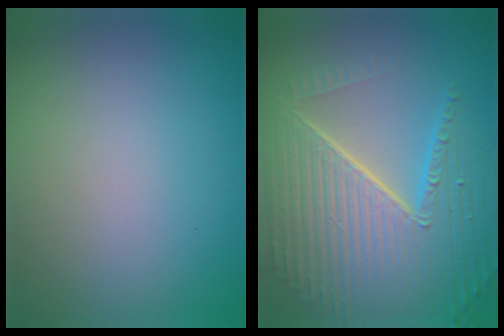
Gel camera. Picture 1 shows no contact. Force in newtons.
{"total": 10.2, "press": 6.5, "slide": 7.9}